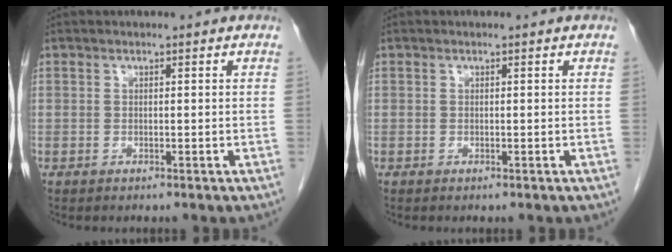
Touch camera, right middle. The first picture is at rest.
{"total": 0.0}